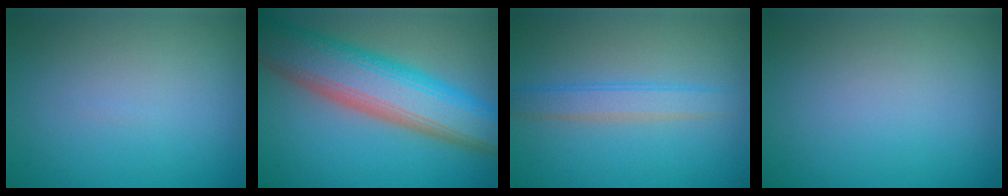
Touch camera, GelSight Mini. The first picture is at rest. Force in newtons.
{"total": 10.6, "press": 10.6, "slide": 0.5}
{"total": 2.5, "press": 2.5, "slide": 0.2}
{"total": 0.0}